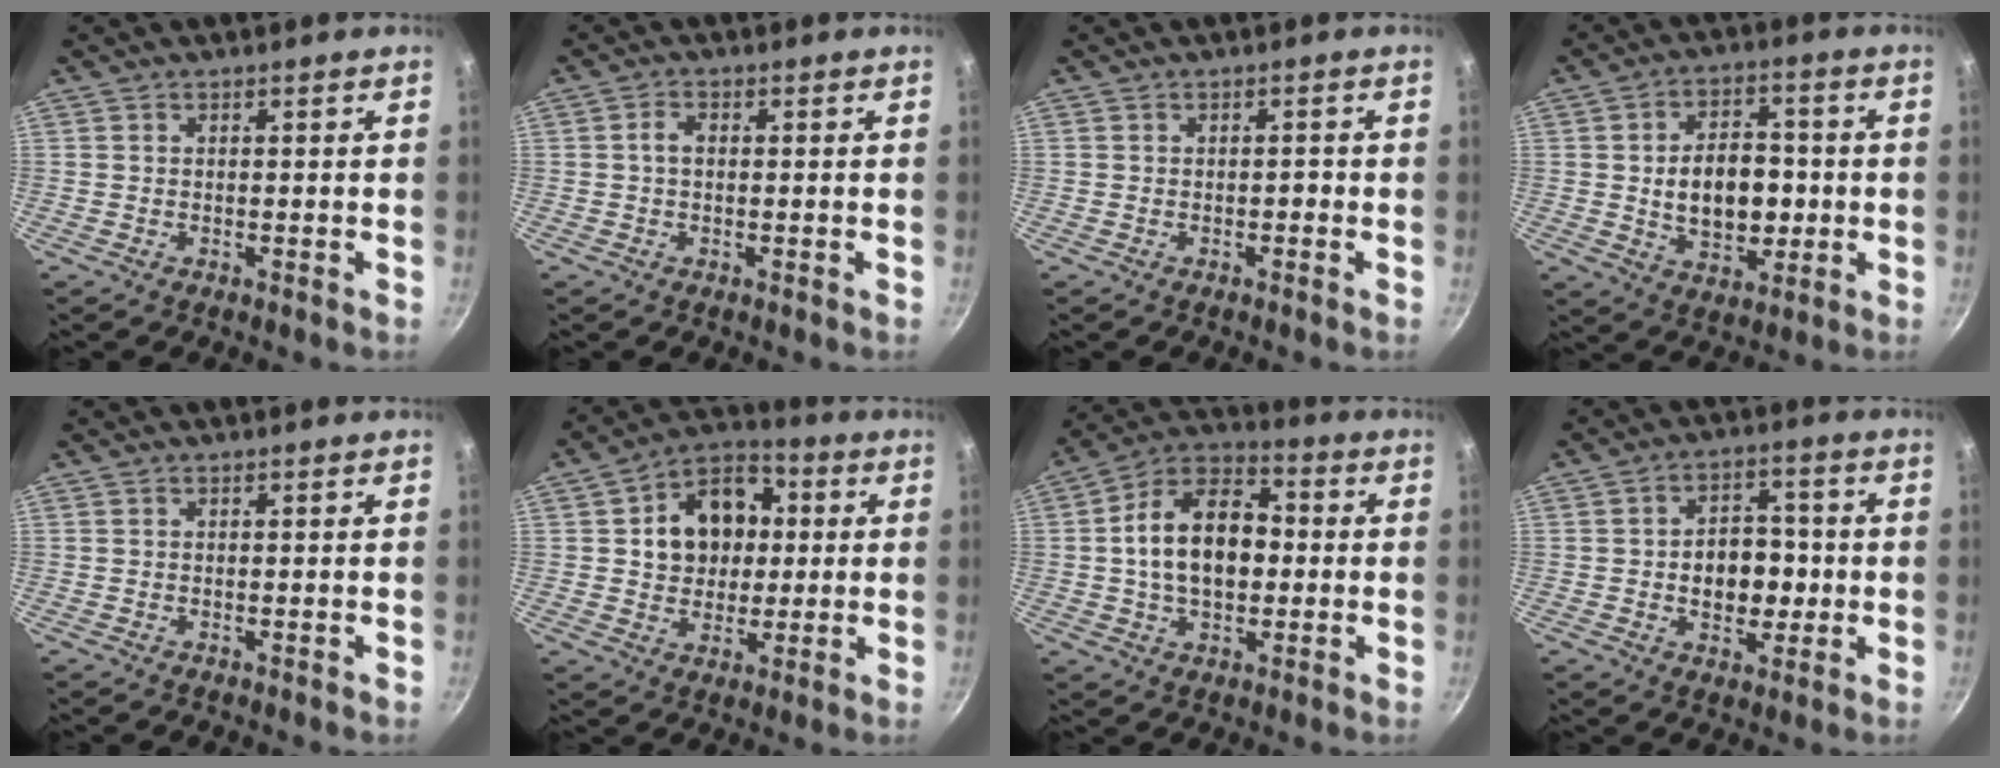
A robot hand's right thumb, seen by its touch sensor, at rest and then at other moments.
{"total": 2.3, "force": [0.1, 1.5, 1.7], "torque": [-0.030, 0.008, 0.000]}
{"total": 1.0, "force": [-0.5, 0.7, 0.6], "torque": [-0.003, 0.010, -0.005]}
{"total": 12.7, "force": [-0.4, 8.5, 9.3], "torque": [-0.116, 0.009, -0.002]}
{"total": 0.0}
{"total": 14.0, "force": [2.2, 11.1, 8.2], "torque": [-0.088, 0.016, 0.026]}
{"total": 15.9, "force": [0.3, 10.3, 12.1], "torque": [-0.173, 0.032, -0.010]}
{"total": 10.0, "force": [-0.8, 7.1, 7.0], "torque": [-0.068, 0.011, -0.014]}